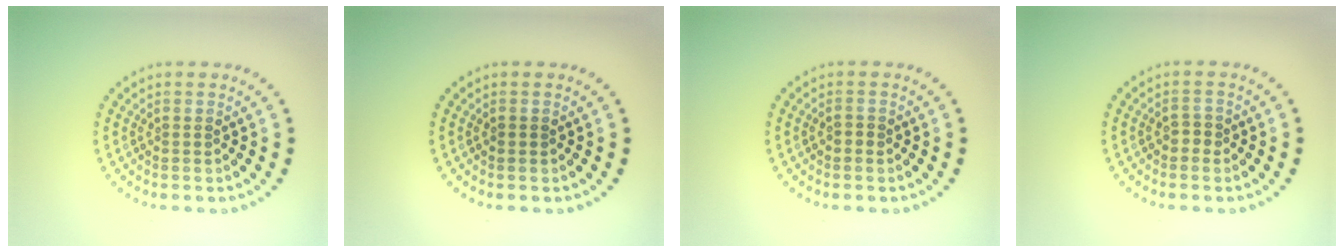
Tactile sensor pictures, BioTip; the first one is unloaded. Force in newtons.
{"total": 0.7, "press": 0.7, "slide": 0.1}
{"total": 0.9, "press": 0.8, "slide": 0.2}
{"total": 1.0, "press": 0.9, "slide": 0.5}